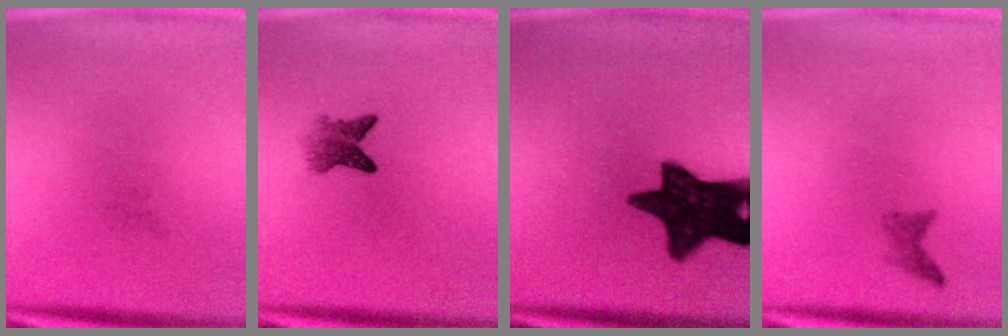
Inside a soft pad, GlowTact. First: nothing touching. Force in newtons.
{"total": 3.4}
{"total": 14.4}
{"total": 1.1}